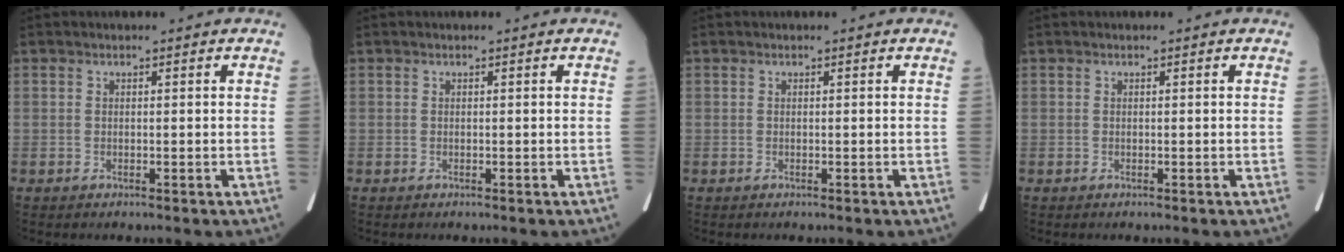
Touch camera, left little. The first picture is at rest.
{"total": 0.0}
{"total": 0.0}
{"total": 0.0}